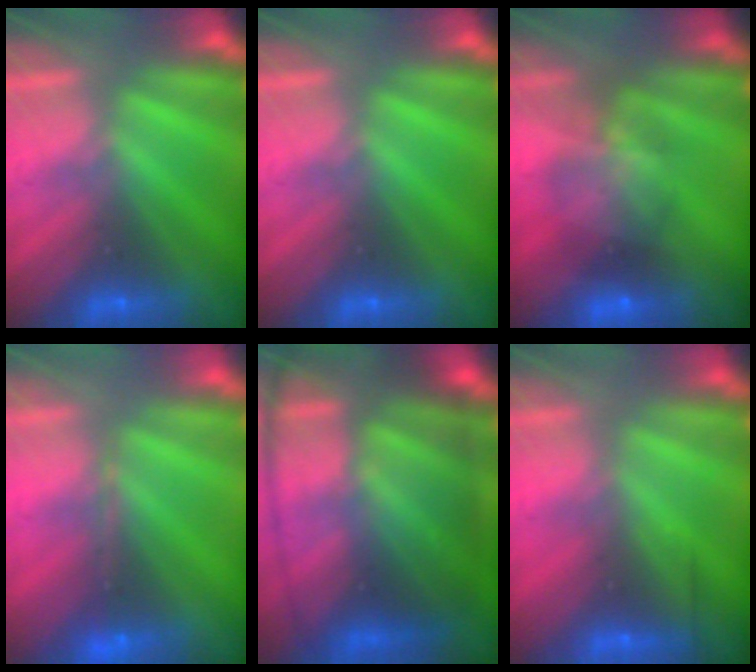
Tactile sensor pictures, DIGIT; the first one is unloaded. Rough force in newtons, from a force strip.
{"total": 0.0}
{"total": 7.0}
{"total": 1.7}
{"total": 8.1}
{"total": 2.5}